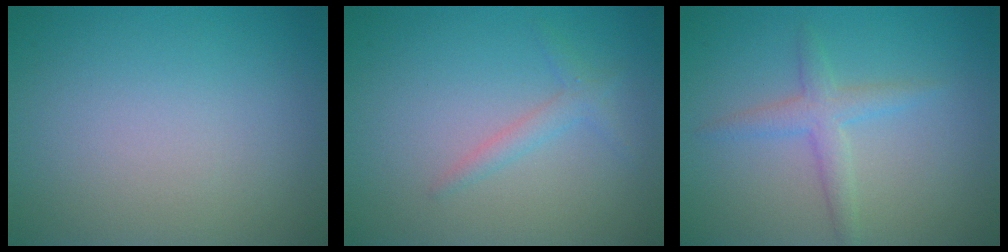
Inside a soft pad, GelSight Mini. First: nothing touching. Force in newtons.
{"total": 1.5, "press": 1.5, "slide": 0.1}
{"total": 2.3, "press": 2.3, "slide": 0.0}